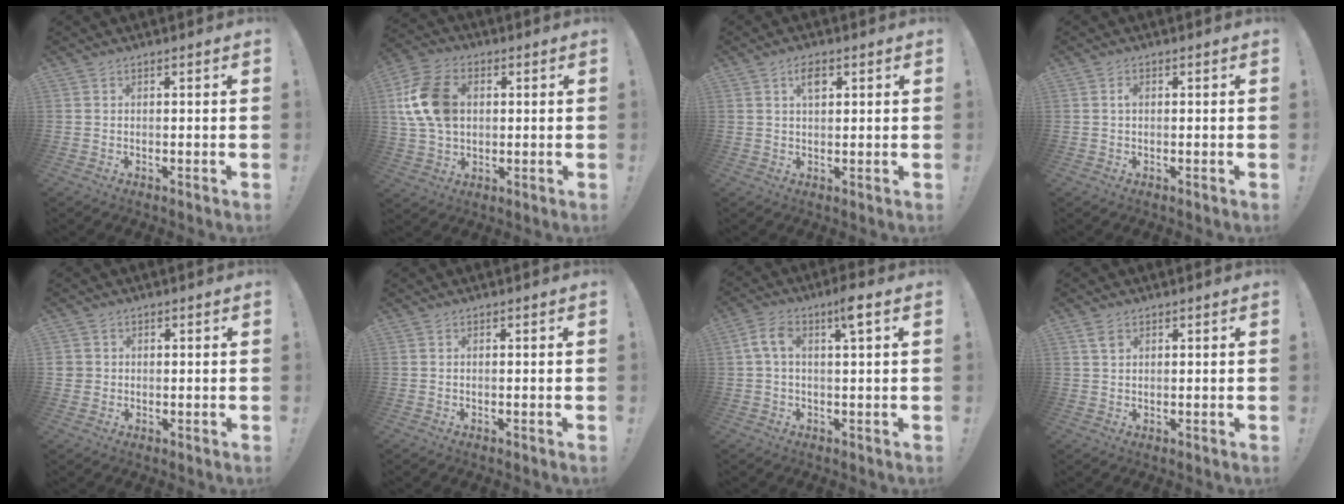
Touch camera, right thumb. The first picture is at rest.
{"total": 15.9, "force": [2.7, 11.5, 10.7], "torque": [-0.197, 0.003, 0.053]}
{"total": 4.1, "force": [1.9, 2.1, 3.0], "torque": [-0.041, -0.001, 0.028]}
{"total": 1.3, "force": [0.2, 0.8, 1.0], "torque": [-0.014, 0.003, 0.000]}
{"total": 2.4, "force": [0.4, 2.3, 0.5], "torque": [-0.006, 0.002, 0.007]}
{"total": 0.0}
{"total": 7.4, "force": [2.2, 1.7, 6.8], "torque": [-0.116, 0.003, 0.034]}
{"total": 2.6, "force": [1.4, 1.5, 1.5], "torque": [-0.024, -0.001, 0.025]}